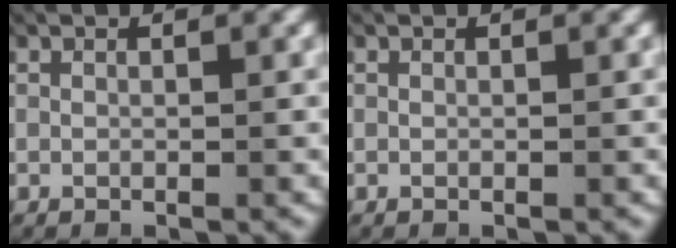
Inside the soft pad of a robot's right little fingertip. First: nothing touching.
{"total": 0.0}